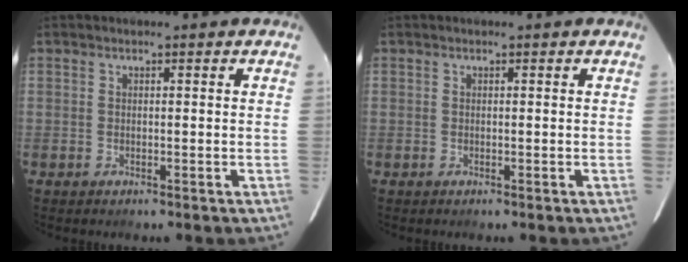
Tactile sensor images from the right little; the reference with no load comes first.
{"total": 0.0}